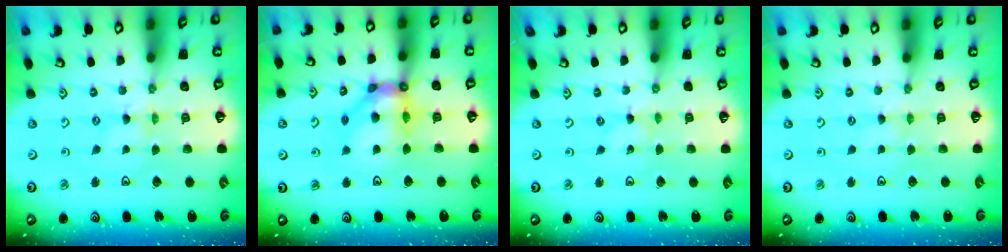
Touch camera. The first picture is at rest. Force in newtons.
{"total": 12.7, "press": 12.6, "slide": 1.2}
{"total": 0.0}
{"total": 0.7, "press": 0.7, "slide": 0.2}